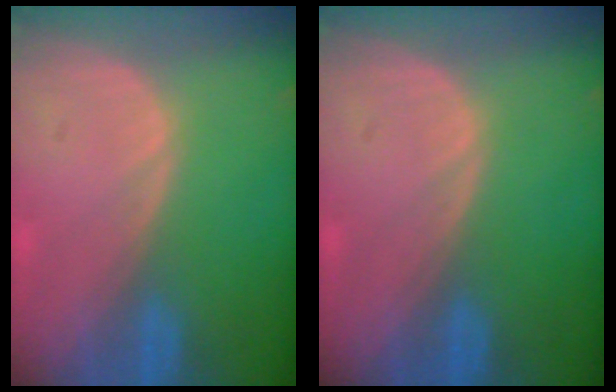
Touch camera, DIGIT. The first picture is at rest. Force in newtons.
{"total": 0.0}